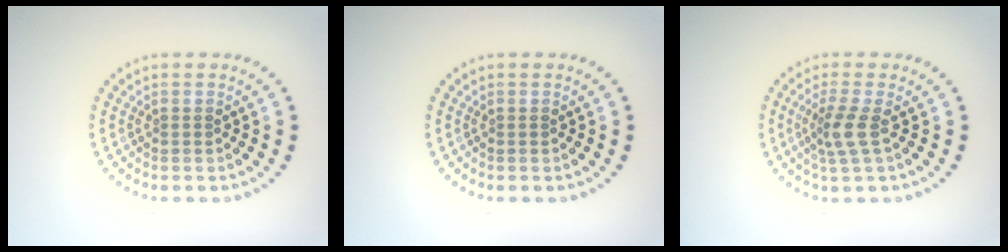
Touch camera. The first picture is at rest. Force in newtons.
{"total": 0.0}
{"total": 2.5, "press": 1.8, "slide": 1.7}